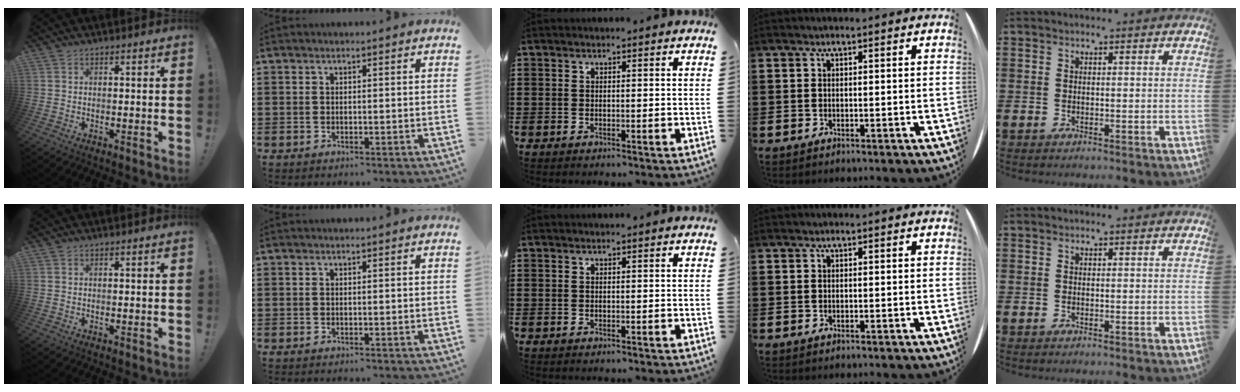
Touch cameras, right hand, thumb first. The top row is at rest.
{}